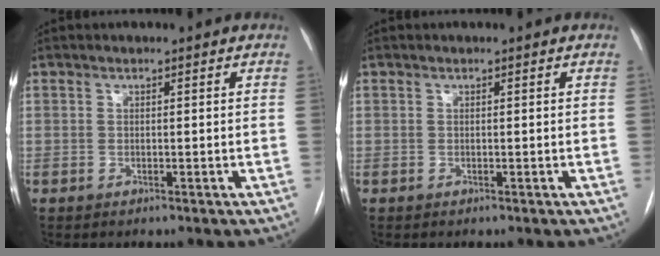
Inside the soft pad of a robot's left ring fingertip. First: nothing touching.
{"total": 0.0}